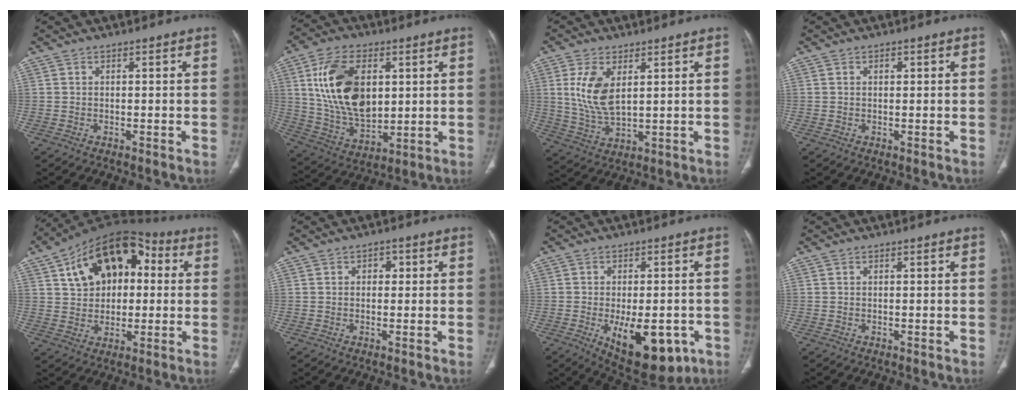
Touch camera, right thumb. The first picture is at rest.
{"total": 18.5, "force": [4.4, 11.2, 14.1], "torque": [-0.240, -0.015, 0.091]}
{"total": 9.3, "force": [2.9, 4.6, 7.6], "torque": [-0.156, -0.015, 0.066]}
{"total": 0.9, "force": [0.4, 0.6, 0.6], "torque": [-0.011, 0.001, 0.006]}
{"total": 18.5, "force": [4.7, 12.1, 13.2], "torque": [-0.175, 0.024, 0.070]}
{"total": 2.0, "force": [0.4, 1.5, 1.2], "torque": [-0.007, 0.004, 0.003]}
{"total": 15.3, "force": [-5.4, 7.5, 12.2], "torque": [-0.165, 0.002, -0.057]}
{"total": 0.0}